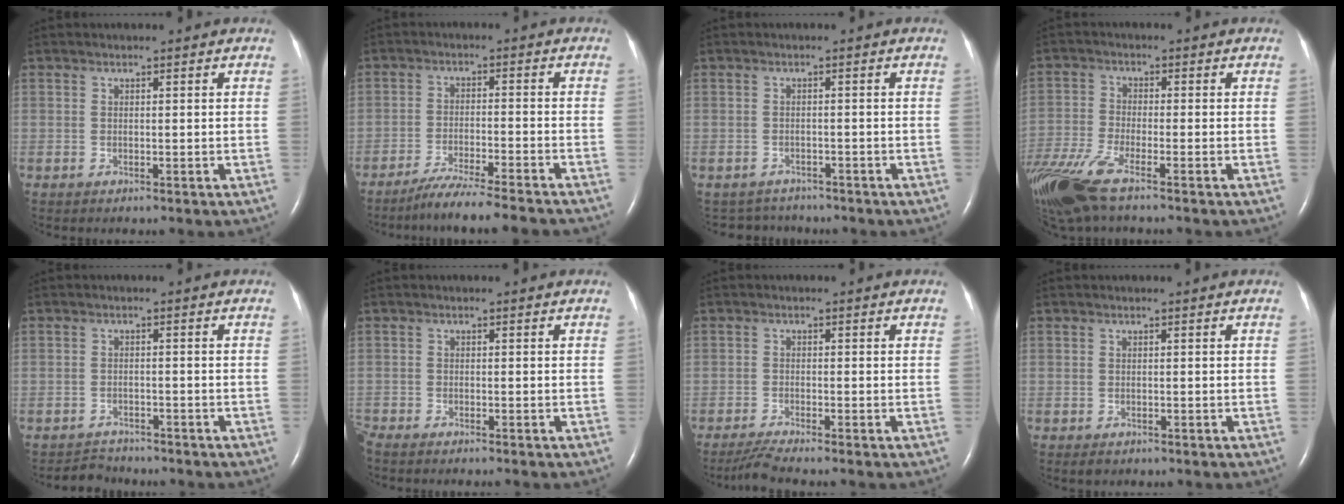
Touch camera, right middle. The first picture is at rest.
{"total": 10.4, "force": [-9.2, -0.9, 4.8], "torque": [-0.068, -0.028, -0.147]}
{"total": 3.5, "force": [-3.3, 1.2, -0.6], "torque": [0.002, 0.002, -0.048]}
{"total": 10.7, "force": [-7.8, 1.6, 7.1], "torque": [-0.160, -0.025, -0.149]}
{"total": 2.6, "force": [-2.5, 0.5, -0.8], "torque": [0.009, -0.009, -0.041]}
{"total": 2.6, "force": [-2.4, 0.0, 0.9], "torque": [-0.016, -0.004, -0.041]}
{"total": 2.8, "force": [-2.4, -0.8, 1.2], "torque": [-0.036, -0.013, -0.054]}
{"total": 0.8, "force": [-0.5, 0.5, 0.4], "torque": [-0.008, 0.000, -0.004]}